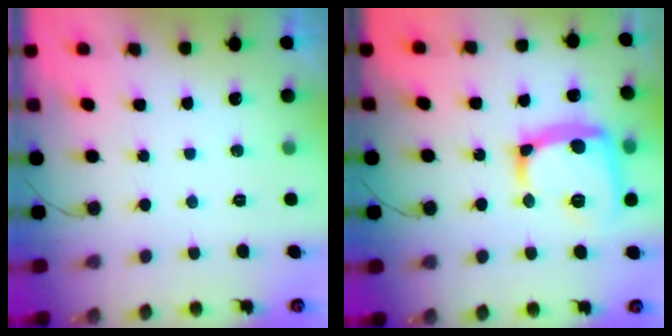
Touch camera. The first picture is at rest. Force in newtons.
{"total": 17.8, "press": 17.7, "slide": 1.6}